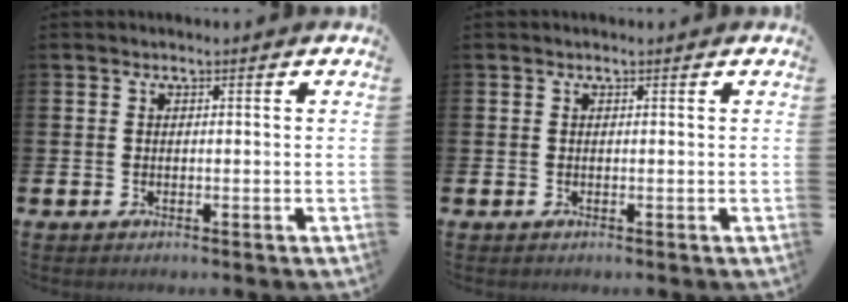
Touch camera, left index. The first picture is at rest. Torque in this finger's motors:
{"motor_torque": [0.47, -0.42, 0.04, 0.03]}